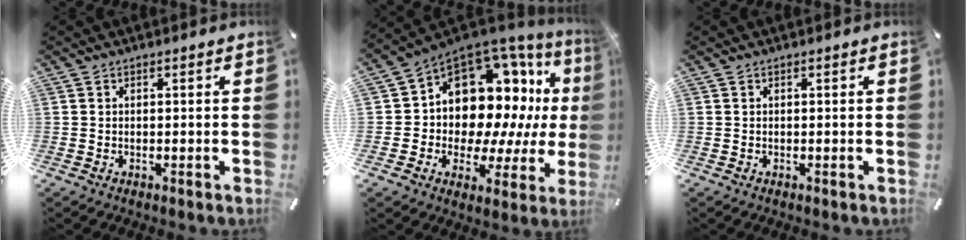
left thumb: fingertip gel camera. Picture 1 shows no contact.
{"total": 16.7, "force": [4.7, 12.9, 9.5], "torque": [-0.151, -0.068, 0.090]}
{"total": 0.0}